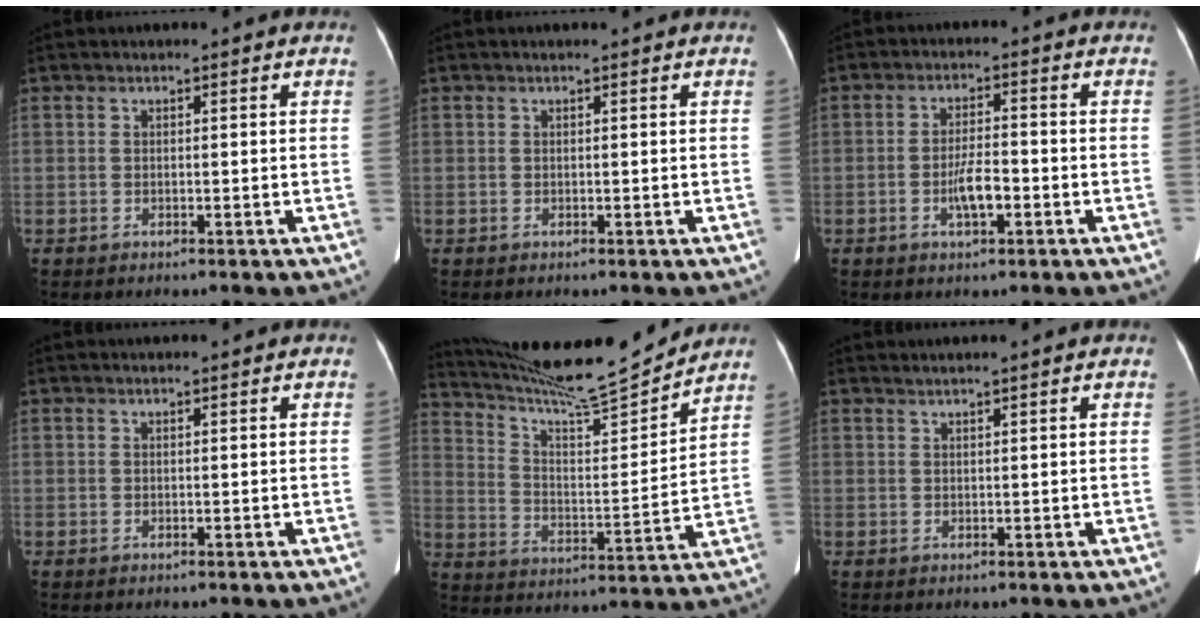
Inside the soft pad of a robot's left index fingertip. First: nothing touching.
{"total": 1.4, "force": [1.2, 0.0, 0.7], "torque": [-0.007, 0.015, 0.017]}
{"total": 4.1, "force": [-1.5, 1.0, 3.7], "torque": [-0.071, 0.000, -0.028]}
{"total": 2.0, "force": [1.9, 0.1, 0.6], "torque": [-0.009, 0.019, 0.024]}
{"total": 17.4, "force": [16.4, -0.4, 5.8], "torque": [-0.109, -0.023, 0.259]}
{"total": 3.0, "force": [2.7, -0.4, 1.2], "torque": [-0.016, 0.018, 0.040]}